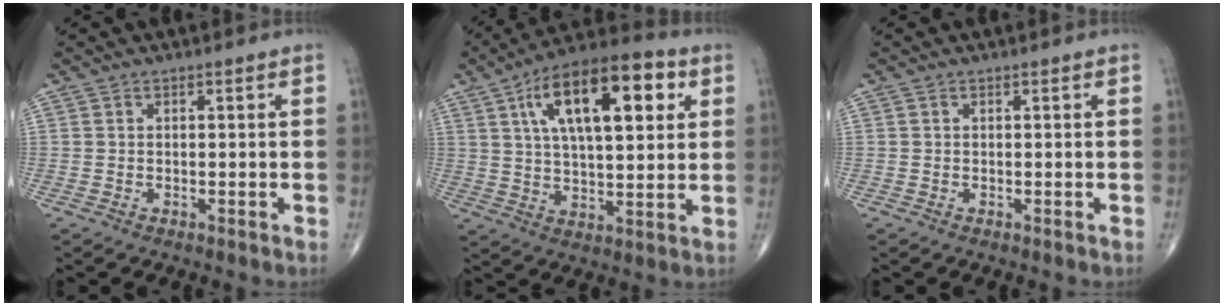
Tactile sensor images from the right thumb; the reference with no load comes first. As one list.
[{"total": 19.9, "force": [6.9, 8.3, 16.8], "torque": [-0.253, 0.003, 0.106]}, {"total": 0.0}]